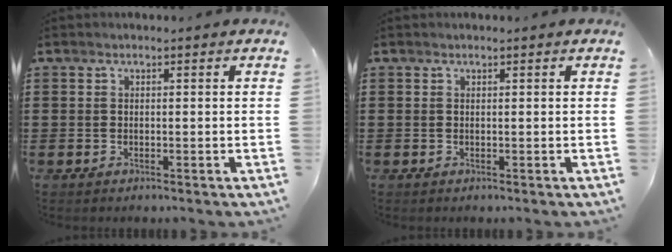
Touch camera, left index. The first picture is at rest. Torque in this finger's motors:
{"motor_torque": [0.00, 0.00, 0.02, 0.01]}